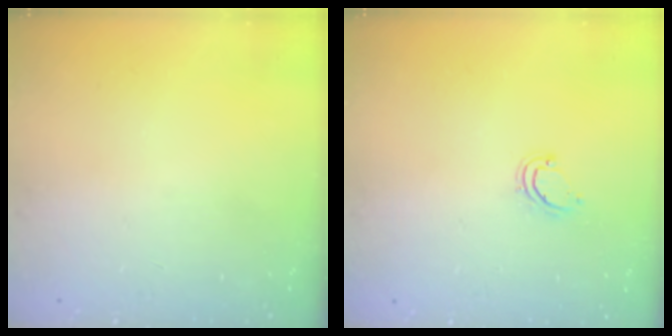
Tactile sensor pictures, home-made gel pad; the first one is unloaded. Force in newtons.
{"total": 3.9, "press": 3.9, "slide": 0.4}